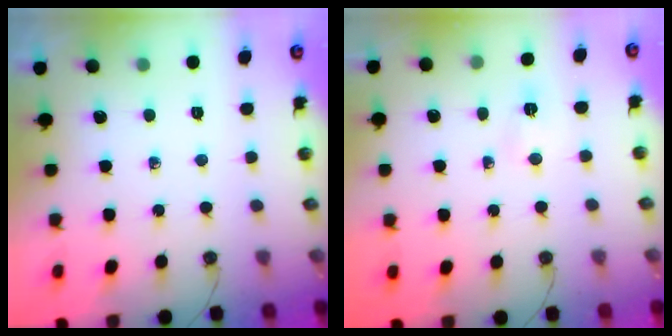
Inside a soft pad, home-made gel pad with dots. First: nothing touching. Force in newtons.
{"total": 2.3, "press": 2.3, "slide": 0.3}